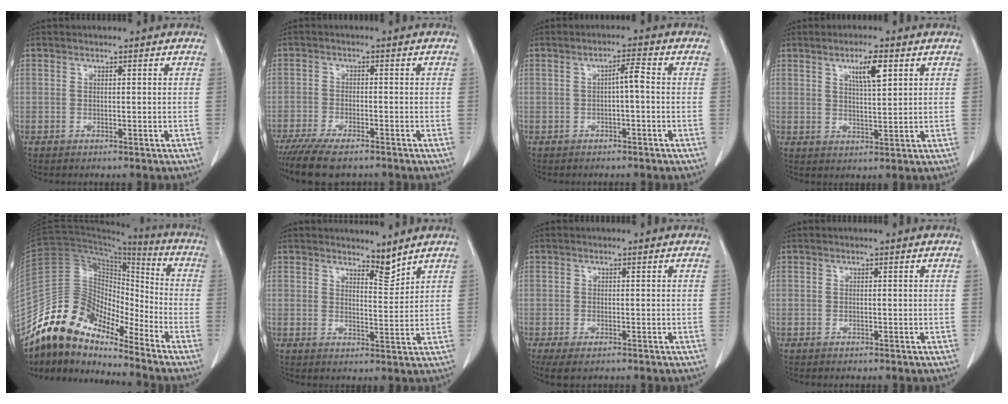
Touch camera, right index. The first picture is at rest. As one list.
[{"total": 8.7, "force": [-6.8, 2.6, 4.9], "torque": [-0.083, -0.016, -0.111]}, {"total": 1.7, "force": [-0.1, 0.4, 1.7], "torque": [-0.031, 0.004, -0.001]}, {"total": 5.8, "force": [2.7, 1.2, 5.0], "torque": [-0.088, 0.000, 0.048]}, {"total": 16.1, "force": [-13.6, 6.0, 6.3], "torque": [-0.105, 0.054, -0.253]}, {"total": 3.4, "force": [3.2, 0.7, 0.9], "torque": [-0.014, -0.010, 0.057]}, {"total": 4.3, "force": [-2.5, 2.0, 2.9], "torque": [-0.060, -0.013, -0.039]}, {"total": 0.0}]